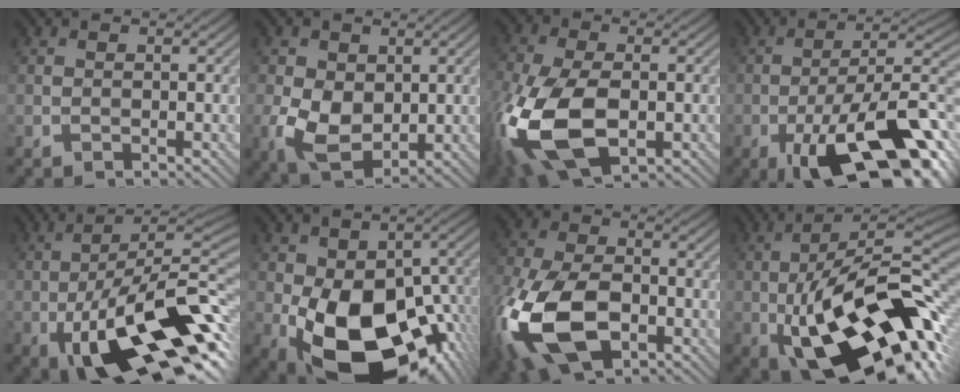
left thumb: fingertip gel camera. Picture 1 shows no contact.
{"total": 7.6, "force": [0.1, 5.4, 5.3], "torque": [-0.124, -0.011, 0.003]}
{"total": 16.2, "force": [-4.4, 9.2, 12.6], "torque": [-0.312, -0.044, -0.070]}
{"total": 18.8, "force": [-8.8, 7.0, 15.1], "torque": [-0.226, -0.003, -0.146]}
{"total": 19.4, "force": [-6.4, 7.8, 16.5], "torque": [-0.266, -0.003, -0.110]}
{"total": 18.5, "force": [-5.6, 11.6, 13.3], "torque": [-0.197, -0.036, -0.073]}
{"total": 16.7, "force": [-6.2, 9.6, 12.1], "torque": [-0.307, -0.045, -0.119]}
{"total": 20.3, "force": [-4.7, 8.8, 17.7], "torque": [-0.297, 0.004, -0.078]}